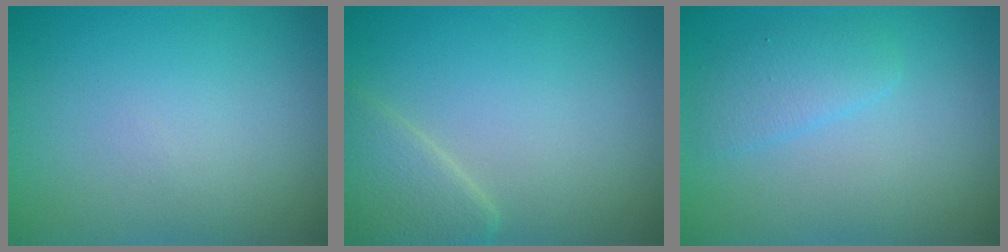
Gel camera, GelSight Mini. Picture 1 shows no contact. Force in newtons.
{"total": 2.7, "press": 2.6, "slide": 0.2}
{"total": 2.0, "press": 2.0, "slide": 0.1}